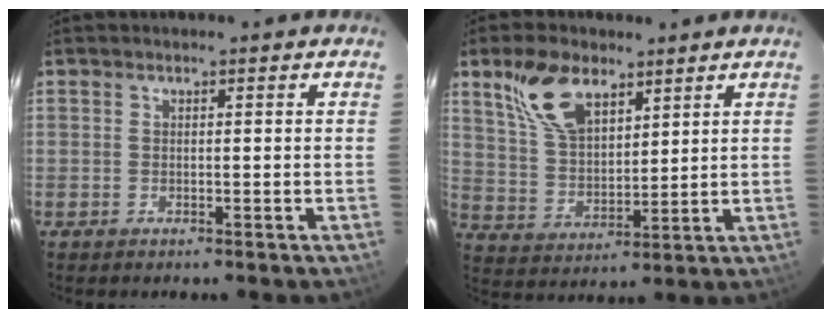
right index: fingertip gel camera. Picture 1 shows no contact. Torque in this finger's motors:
{"motor_torque": [1.11, 1.03, 0.22, 0.10]}